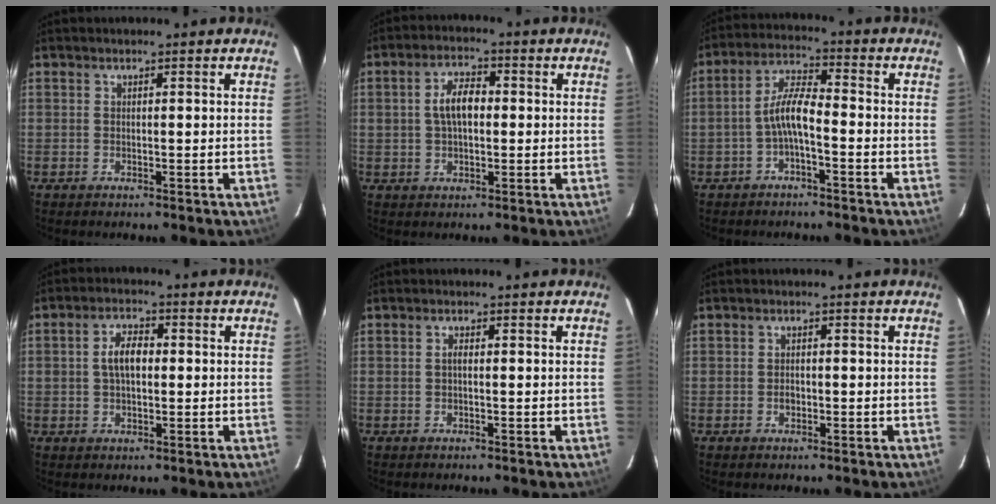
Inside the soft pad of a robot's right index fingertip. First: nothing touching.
{"total": 6.0, "force": [0.4, 3.3, 5.0], "torque": [-0.094, 0.014, 0.010]}
{"total": 5.7, "force": [-2.3, 1.4, 5.0], "torque": [-0.109, 0.017, -0.043]}
{"total": 5.2, "force": [0.3, 3.0, 4.3], "torque": [-0.080, 0.013, 0.008]}
{"total": 0.8, "force": [-0.1, 0.3, 0.7], "torque": [-0.014, 0.003, -0.002]}
{"total": 1.3, "force": [-0.5, 1.0, 0.6], "torque": [-0.012, 0.002, -0.007]}